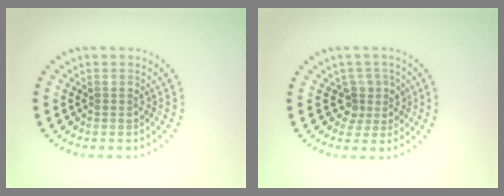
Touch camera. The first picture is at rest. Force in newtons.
{"total": 2.6, "press": 2.0, "slide": 1.7}